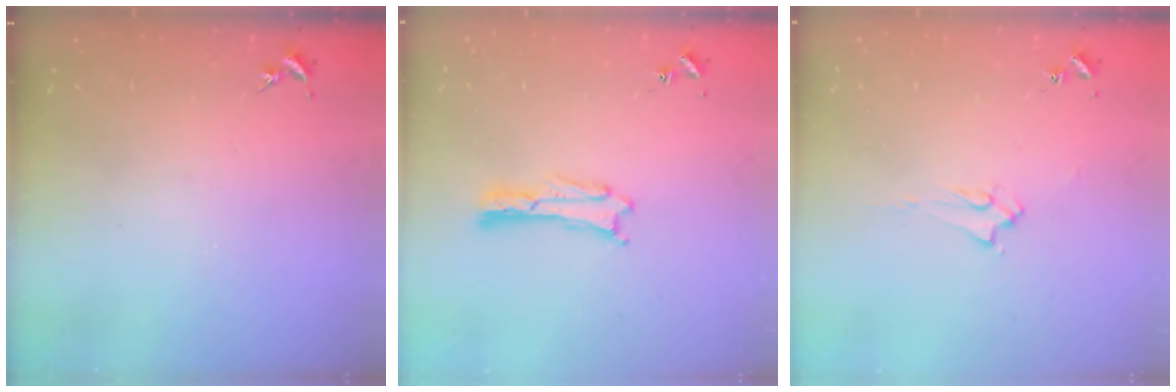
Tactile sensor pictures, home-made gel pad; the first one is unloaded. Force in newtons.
{"total": 0.0}
{"total": 1.9, "press": 1.9, "slide": 0.3}